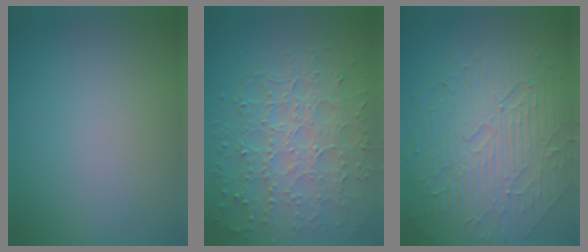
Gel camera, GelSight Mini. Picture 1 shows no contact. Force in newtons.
{"total": 8.1, "press": 5.7, "slide": 5.8}
{"total": 9.5, "press": 6.3, "slide": 7.1}